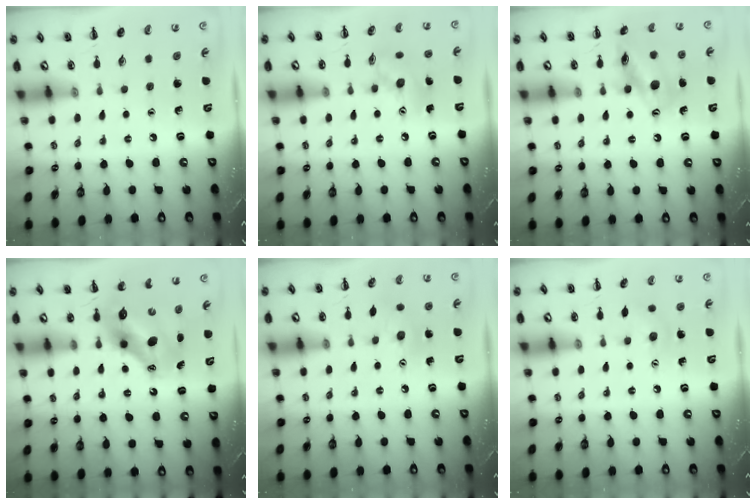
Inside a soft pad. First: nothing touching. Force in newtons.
{"total": 8.6, "press": 8.6, "slide": 0.6}
{"total": 15.1, "press": 15.0, "slide": 1.9}
{"total": 7.6, "press": 7.4, "slide": 1.6}
{"total": 6.6, "press": 6.6, "slide": 1.0}
{"total": 5.7, "press": 5.5, "slide": 1.5}